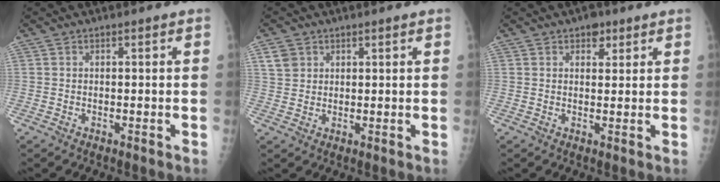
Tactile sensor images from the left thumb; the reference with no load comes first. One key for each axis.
{"total": 3.5, "fx": 1.8, "fy": 2.7, "fz": 1.2, "tx": -0.009, "ty": -0.007, "tz": 0.038}
{"total": 2.8, "fx": 1.7, "fy": 1.7, "fz": 1.4, "tx": 0.000, "ty": -0.006, "tz": 0.021}